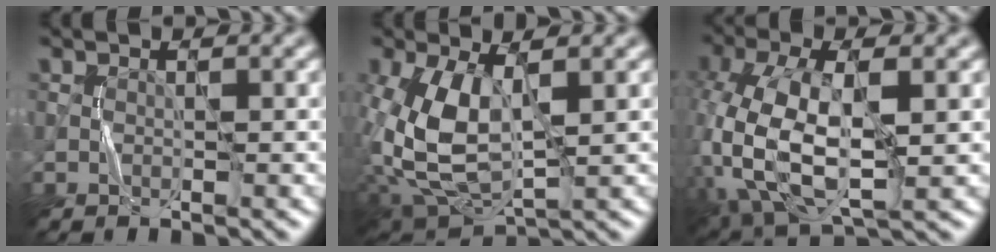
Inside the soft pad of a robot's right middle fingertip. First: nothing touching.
{"total": 8.7, "force": [0.5, 4.6, 7.4], "torque": [-0.174, -0.003, 0.009]}
{"total": 12.6, "force": [-1.3, 6.7, 10.6], "torque": [-0.241, -0.005, -0.022]}